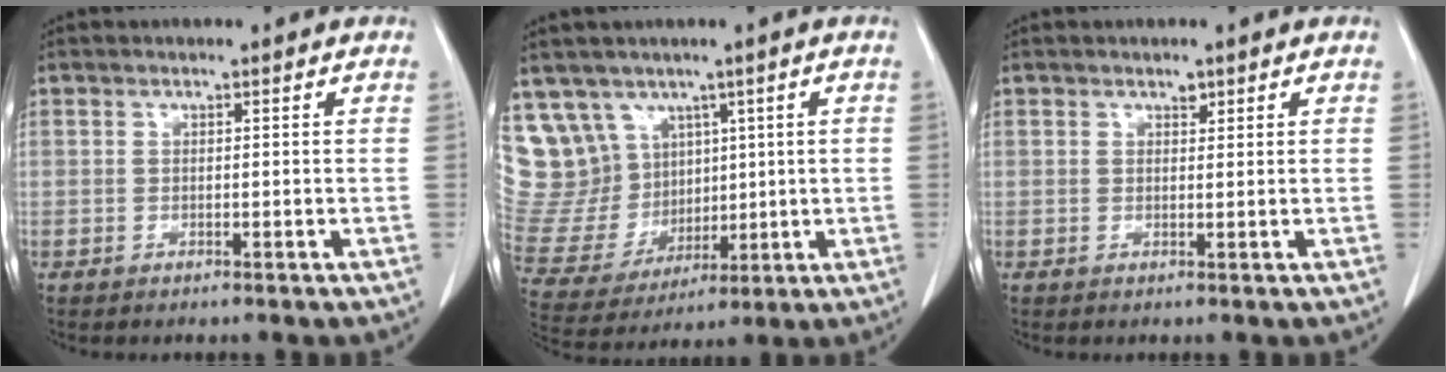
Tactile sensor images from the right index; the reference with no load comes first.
{"total": 14.4, "force": [7.6, 11.7, 3.5], "torque": [-0.098, 0.064, 0.184]}
{"total": 0.9, "force": [0.7, 0.5, 0.4], "torque": [-0.010, -0.007, 0.008]}